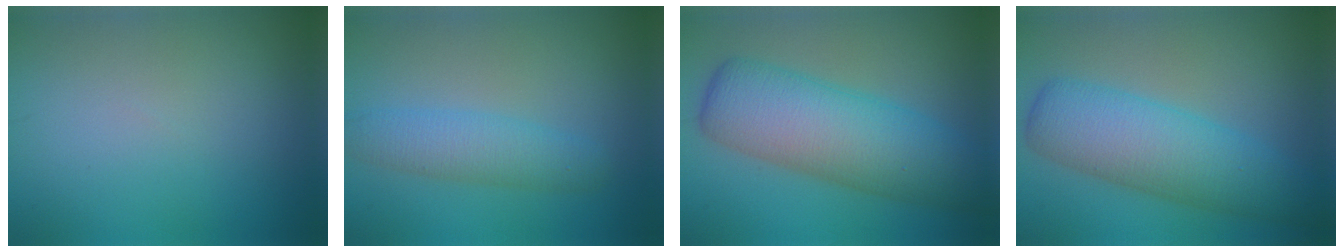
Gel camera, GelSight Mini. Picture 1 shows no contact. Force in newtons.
{"total": 3.6, "press": 3.6, "slide": 0.1}
{"total": 10.2, "press": 10.2, "slide": 0.2}
{"total": 8.0, "press": 8.0, "slide": 0.2}